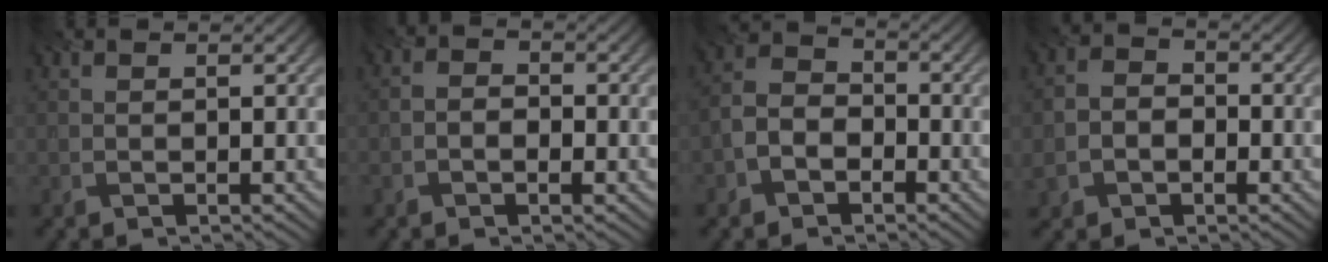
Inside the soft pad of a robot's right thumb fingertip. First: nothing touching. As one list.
[{"total": 2.7, "force": [-1.1, 1.6, 1.8], "torque": [-0.025, 0.003, -0.027]}, {"total": 4.7, "force": [-2.3, 3.4, 2.4], "torque": [-0.054, 0.003, -0.056]}, {"total": 4.8, "force": [-1.7, 3.9, 2.2], "torque": [-0.048, -0.011, -0.041]}]